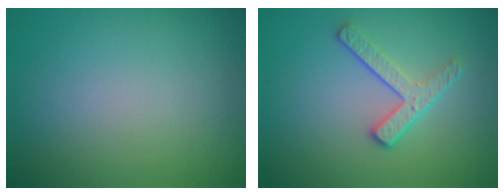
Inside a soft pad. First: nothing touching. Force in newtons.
{"total": 3.1, "press": 2.5, "slide": 1.8}